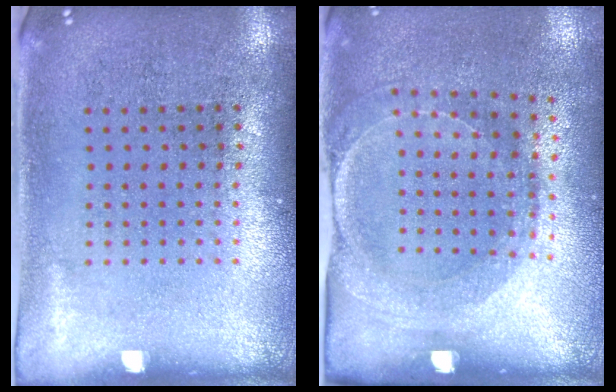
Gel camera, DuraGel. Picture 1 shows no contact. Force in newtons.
{"total": 1.6, "press": 1.5, "slide": 0.6}